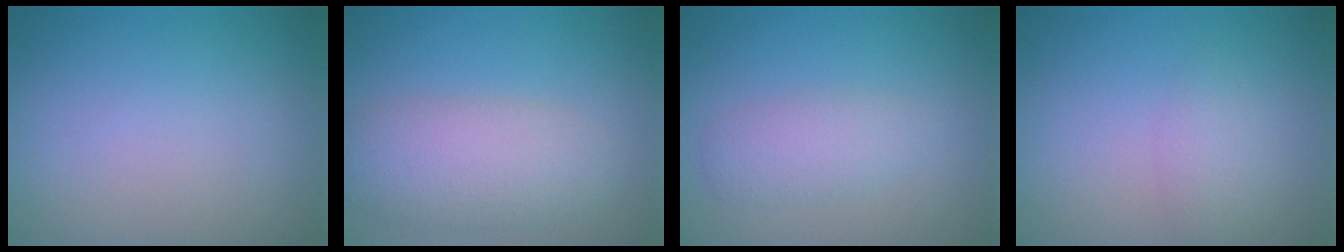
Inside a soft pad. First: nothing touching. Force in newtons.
{"total": 5.2, "press": 5.2, "slide": 0.3}
{"total": 2.5, "press": 2.5, "slide": 0.0}
{"total": 1.6, "press": 1.5, "slide": 0.2}